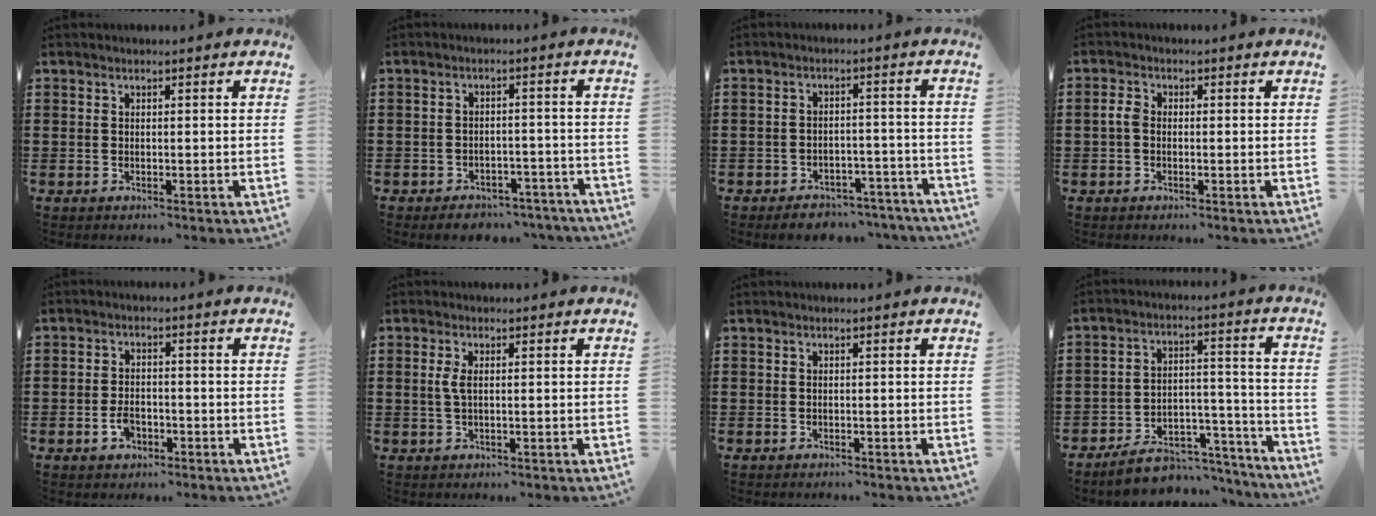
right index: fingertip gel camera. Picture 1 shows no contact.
{"total": 3.5, "force": [-3.4, 0.8, 0.7], "torque": [-0.012, 0.007, -0.068]}
{"total": 3.9, "force": [-3.7, 0.8, 0.8], "torque": [-0.013, 0.009, -0.075]}
{"total": 2.1, "force": [-0.4, 1.4, 1.5], "torque": [-0.047, -0.004, -0.012]}
{"total": 3.0, "force": [-1.4, 1.8, 1.9], "torque": [-0.038, 0.001, -0.027]}
{"total": 2.2, "force": [0.2, 0.7, 2.0], "torque": [-0.047, 0.000, 0.000]}
{"total": 0.0}
{"total": 7.2, "force": [-6.1, 3.0, 2.4], "torque": [-0.041, 0.021, -0.113]}